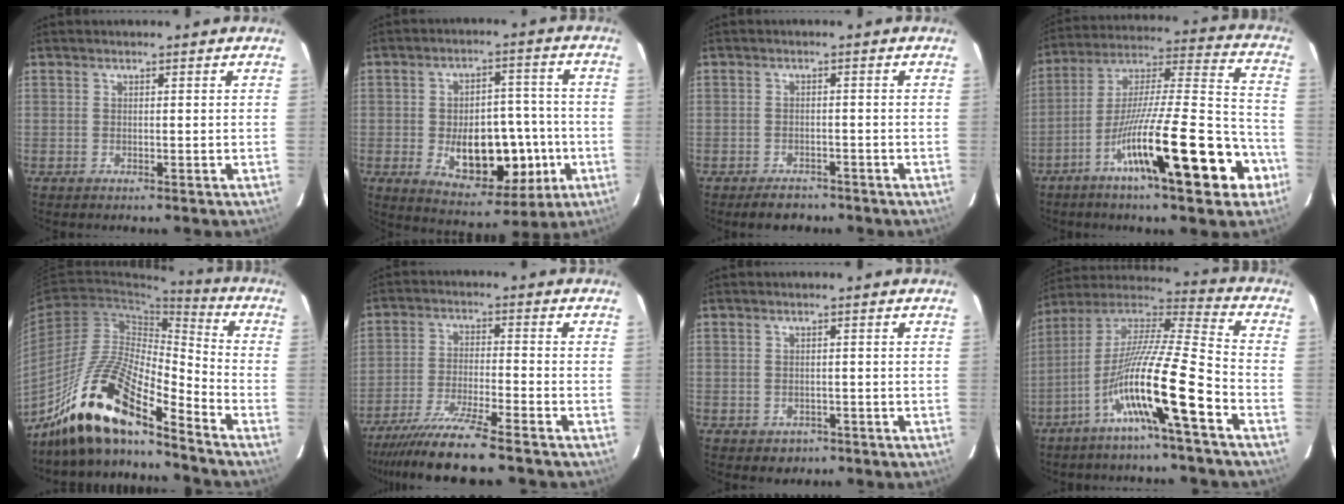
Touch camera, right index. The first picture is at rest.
{"total": 13.9, "force": [-3.1, 7.6, 11.1], "torque": [-0.163, 0.016, -0.030]}
{"total": 3.4, "force": [-2.6, 1.9, 0.9], "torque": [-0.019, 0.002, -0.035]}
{"total": 22.4, "force": [-10.6, 2.8, 19.5], "torque": [-0.296, -0.003, -0.165]}
{"total": 15.4, "force": [-11.8, 2.8, 9.5], "torque": [-0.177, 0.013, -0.212]}
{"total": 10.7, "force": [-8.8, -0.6, 6.0], "torque": [-0.099, -0.030, -0.151]}
{"total": 2.3, "force": [-1.2, 1.9, 0.5], "torque": [-0.004, 0.005, -0.010]}
{"total": 16.1, "force": [-7.3, -0.7, 14.4], "torque": [-0.277, -0.006, -0.139]}